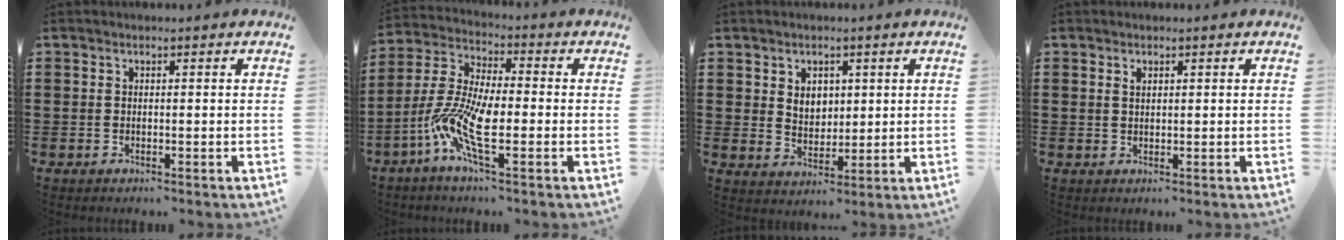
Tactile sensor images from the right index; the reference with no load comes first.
{"total": 10.2, "force": [-3.3, 2.9, 9.2], "torque": [-0.222, -0.022, -0.068]}
{"total": 3.6, "force": [1.6, 2.9, 1.5], "torque": [-0.031, 0.007, 0.027]}
{"total": 1.1, "force": [0.7, 0.5, 0.6], "torque": [-0.013, 0.005, 0.013]}